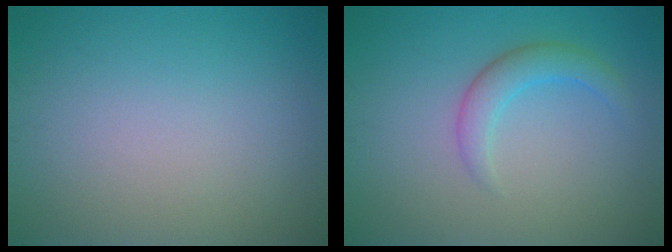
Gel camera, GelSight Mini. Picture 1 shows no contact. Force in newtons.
{"total": 2.5, "press": 2.5, "slide": 0.0}